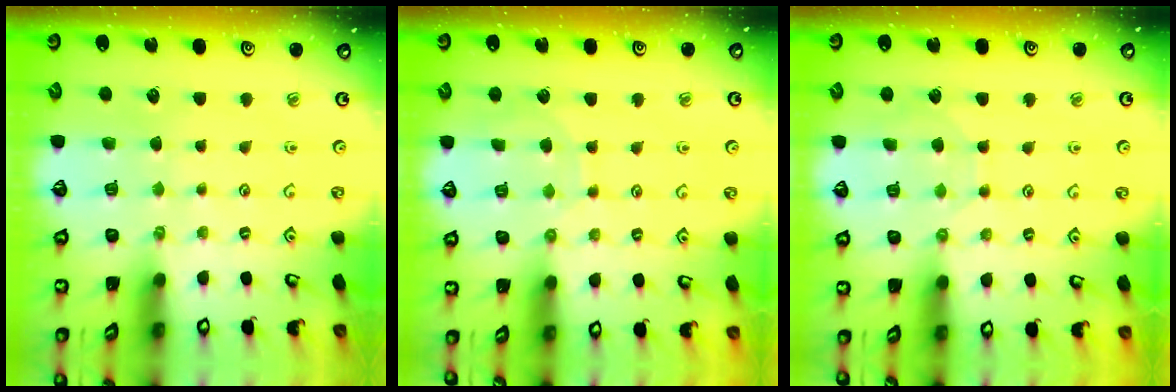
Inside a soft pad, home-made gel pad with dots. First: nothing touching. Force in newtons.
{"total": 5.8, "press": 5.8, "slide": 0.6}
{"total": 3.1, "press": 3.1, "slide": 0.4}